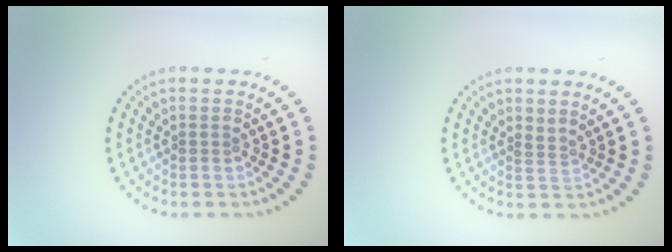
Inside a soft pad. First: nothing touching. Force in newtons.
{"total": 0.8, "press": 0.2, "slide": 0.7}